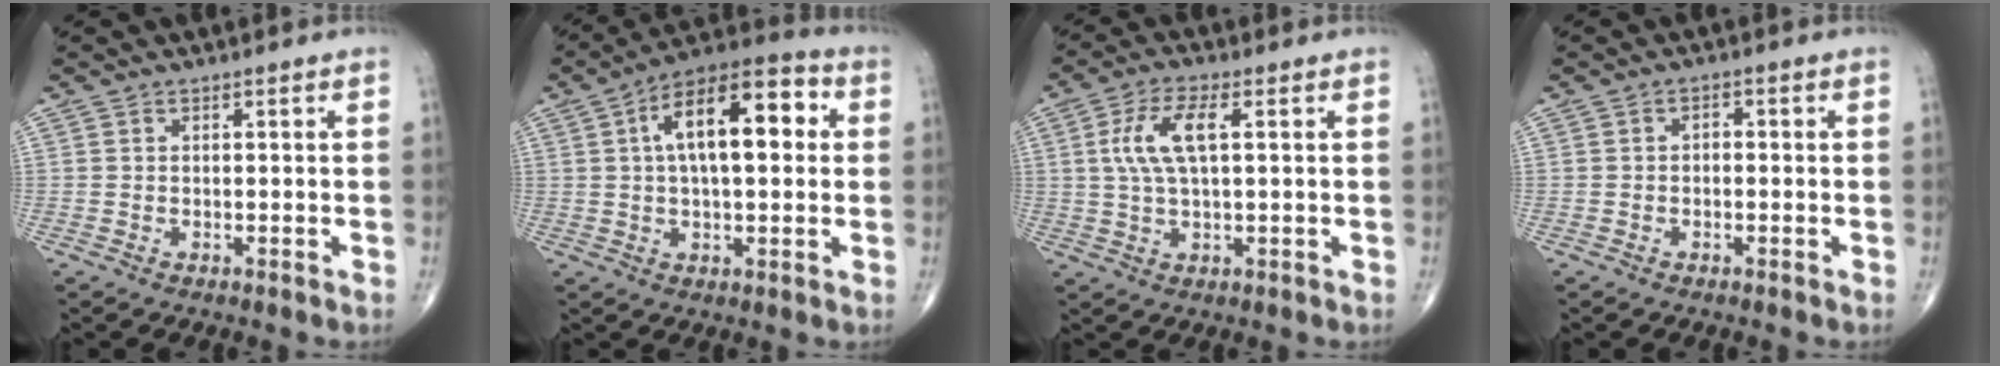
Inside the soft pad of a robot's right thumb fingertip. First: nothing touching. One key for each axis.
{"total": 16.7, "fx": 3.3, "fy": 7.5, "fz": 14.6, "tx": -0.213, "ty": 0.029, "tz": 0.044}
{"total": 8.3, "fx": 1.7, "fy": 3.1, "fz": 7.5, "tx": -0.163, "ty": 0.009, "tz": 0.033}
{"total": 1.5, "fx": -0.1, "fy": 1.0, "fz": 1.1, "tx": -0.009, "ty": 0.006, "tz": -0.007}